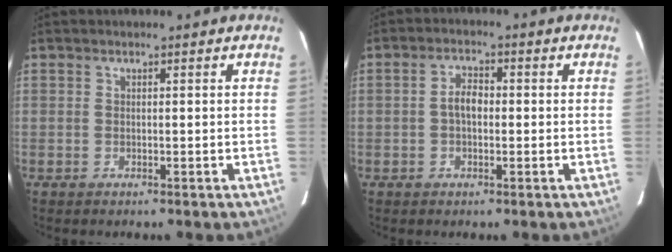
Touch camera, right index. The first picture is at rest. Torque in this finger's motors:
{"motor_torque": [0.32, -0.02, 0.16, 0.04]}